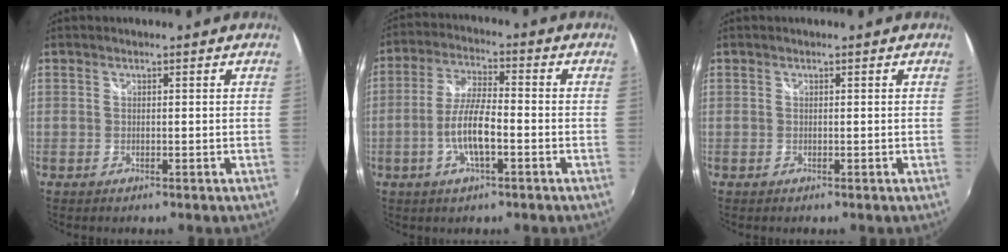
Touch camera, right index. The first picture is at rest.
{"total": 8.7, "force": [-2.8, 2.2, 7.9], "torque": [-0.161, 0.002, -0.055]}
{"total": 0.0}